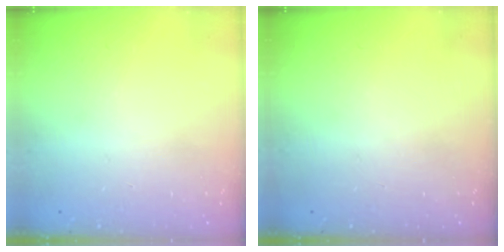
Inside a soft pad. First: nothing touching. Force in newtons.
{"total": 0.0}